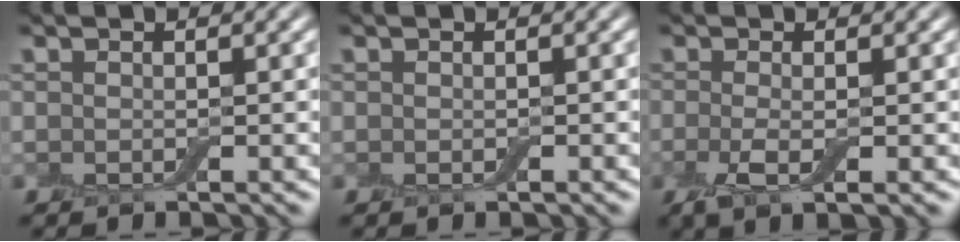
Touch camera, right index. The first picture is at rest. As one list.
[{"total": 0.0}, {"total": 2.8, "force": [-0.6, 0.9, 2.6], "torque": [-0.059, -0.010, -0.015]}]